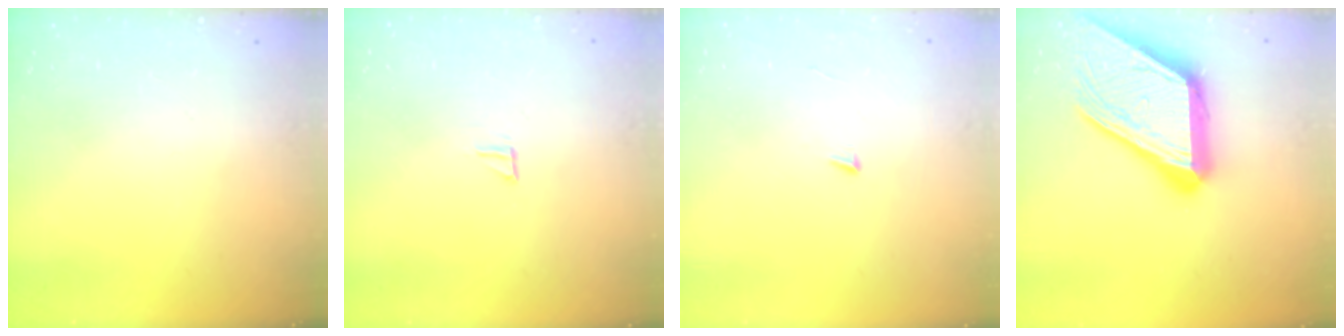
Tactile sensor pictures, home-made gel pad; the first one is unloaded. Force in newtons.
{"total": 5.4, "press": 5.4, "slide": 0.5}
{"total": 3.1, "press": 3.1, "slide": 0.3}
{"total": 22.4, "press": 22.2, "slide": 2.6}